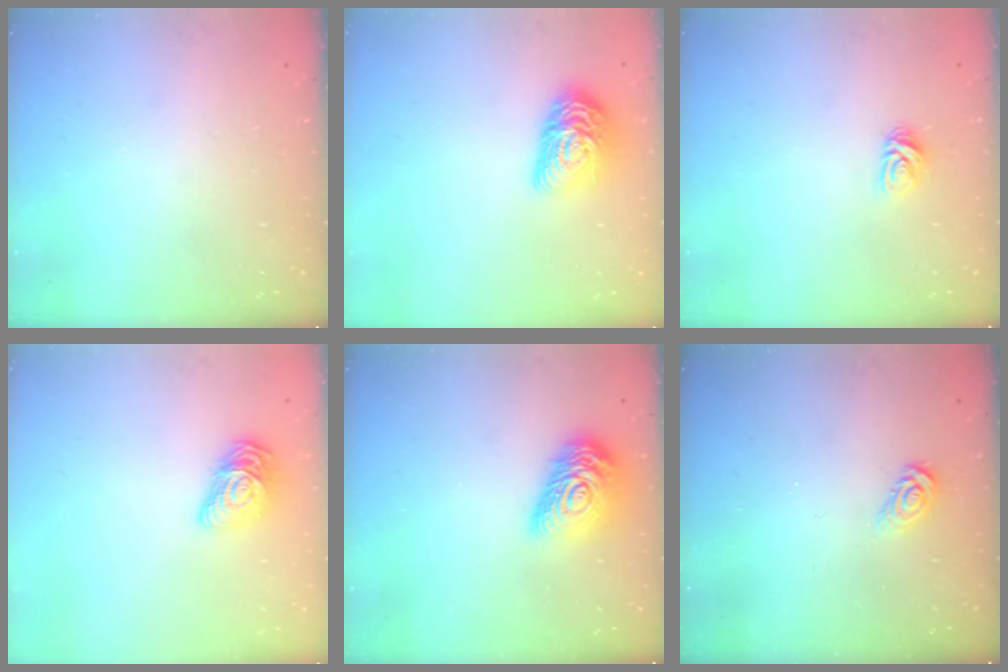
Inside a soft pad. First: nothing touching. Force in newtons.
{"total": 14.1, "press": 14.1, "slide": 0.9}
{"total": 5.0, "press": 4.9, "slide": 0.8}
{"total": 11.6, "press": 11.5, "slide": 0.5}
{"total": 15.2, "press": 15.1, "slide": 0.9}
{"total": 3.7, "press": 3.7, "slide": 0.4}